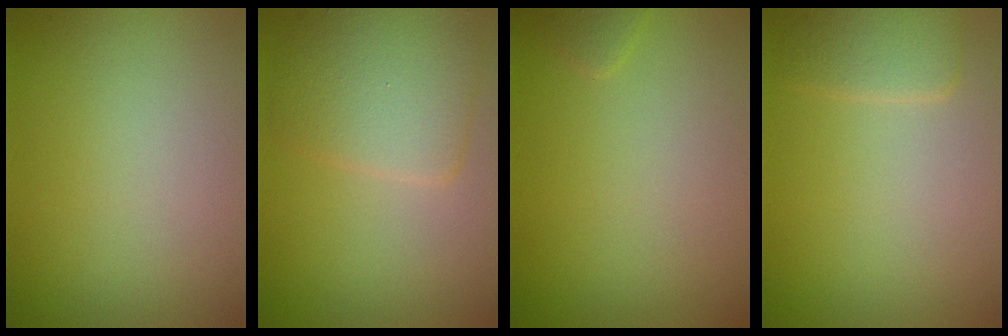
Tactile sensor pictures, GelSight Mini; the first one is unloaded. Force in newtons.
{"total": 4.8, "press": 4.8, "slide": 0.1}
{"total": 0.7, "press": 0.7, "slide": 0.0}
{"total": 2.0, "press": 2.0, "slide": 0.3}